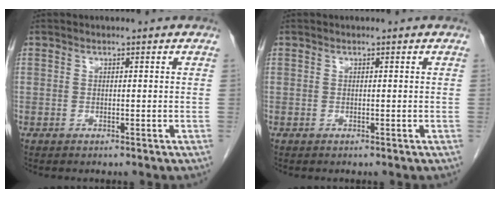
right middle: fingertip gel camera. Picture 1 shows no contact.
{"total": 0.0}